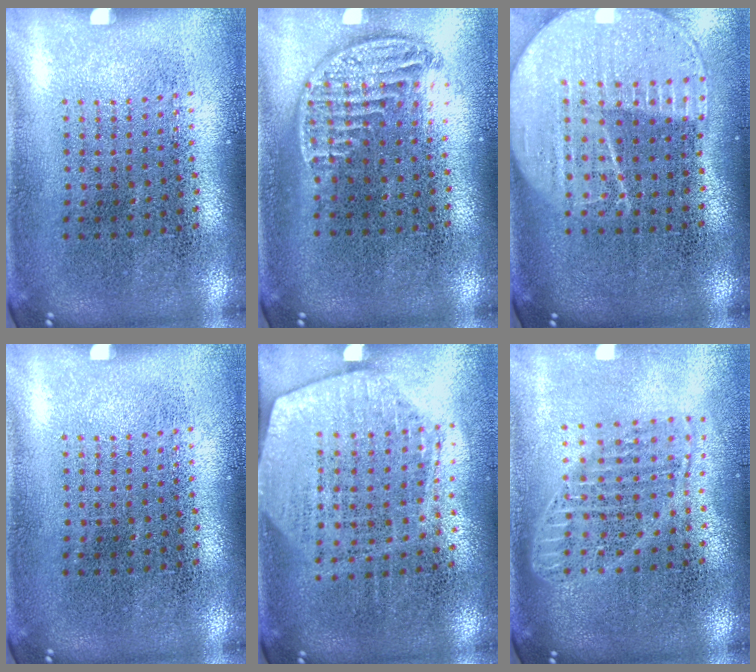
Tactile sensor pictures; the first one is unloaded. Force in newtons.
{"total": 1.3, "press": 1.1, "slide": 0.6}
{"total": 2.1, "press": 1.8, "slide": 1.1}
{"total": 0.0}
{"total": 1.9, "press": 1.7, "slide": 0.9}
{"total": 1.8, "press": 1.5, "slide": 0.9}